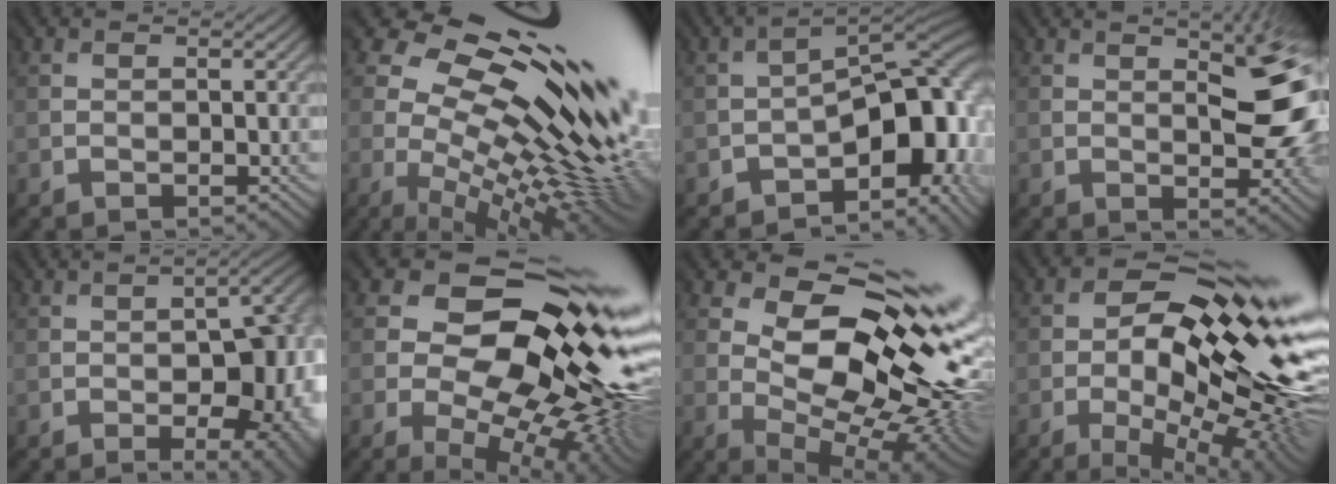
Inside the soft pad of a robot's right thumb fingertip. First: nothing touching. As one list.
[{"total": 18.4, "force": [5.4, 8.1, 15.7], "torque": [-0.254, 0.023, 0.091]}, {"total": 10.5, "force": [-4.2, 5.4, 7.9], "torque": [-0.093, -0.003, -0.072]}, {"total": 10.8, "force": [0.7, 4.6, 9.7], "torque": [-0.104, 0.009, 0.006]}, {"total": 14.3, "force": [-4.2, 7.0, 11.7], "torque": [-0.112, -0.011, -0.028]}, {"total": 18.0, "force": [3.4, 10.6, 14.2], "torque": [-0.205, 0.003, 0.064]}, {"total": 15.6, "force": [3.9, 8.2, 12.7], "torque": [-0.172, 0.007, 0.069]}, {"total": 17.8, "force": [-1.1, 7.3, 16.2], "torque": [-0.236, -0.001, -0.021]}]